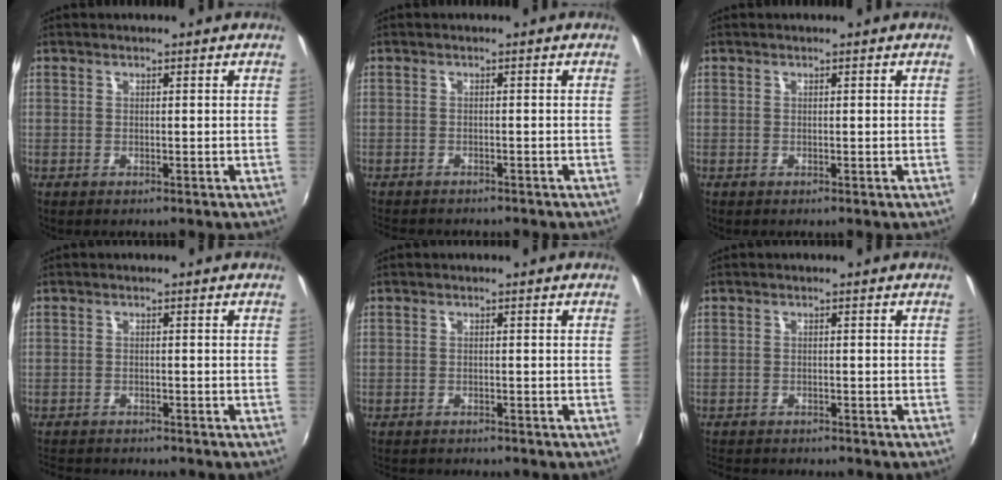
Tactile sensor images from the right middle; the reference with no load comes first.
{"total": 4.5, "force": [-4.1, 1.0, 1.4], "torque": [-0.039, -0.015, -0.065]}
{"total": 0.0}
{"total": 6.9, "force": [-6.4, 1.4, 1.9], "torque": [-0.057, -0.012, -0.102]}
{"total": 4.5, "force": [-4.3, 0.7, 1.3], "torque": [-0.037, -0.014, -0.068]}
{"total": 6.2, "force": [-5.8, 1.2, 1.8], "torque": [-0.052, -0.014, -0.092]}